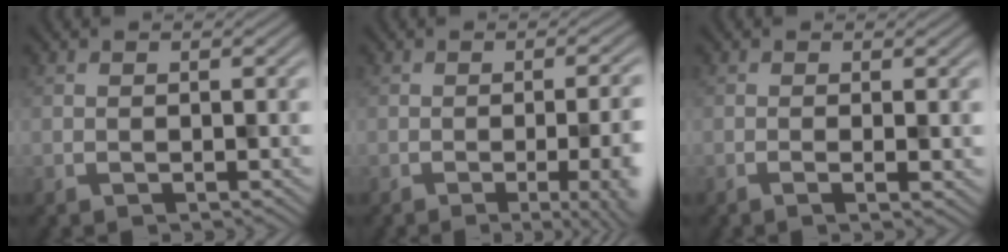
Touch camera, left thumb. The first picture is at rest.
{"total": 9.6, "force": [-2.8, 3.7, 8.4], "torque": [-0.064, -0.002, -0.035]}
{"total": 1.9, "force": [-0.4, 0.4, 1.8], "torque": [-0.020, 0.003, -0.009]}